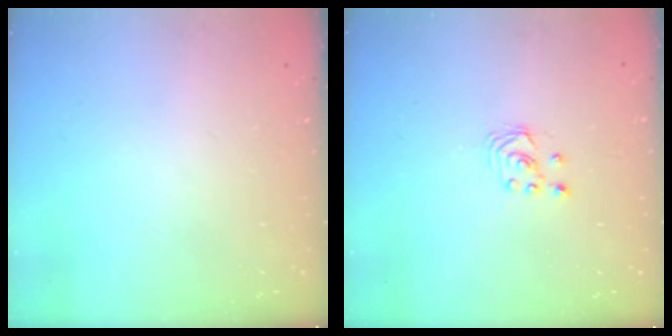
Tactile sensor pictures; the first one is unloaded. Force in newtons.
{"total": 1.8, "press": 1.8, "slide": 0.2}